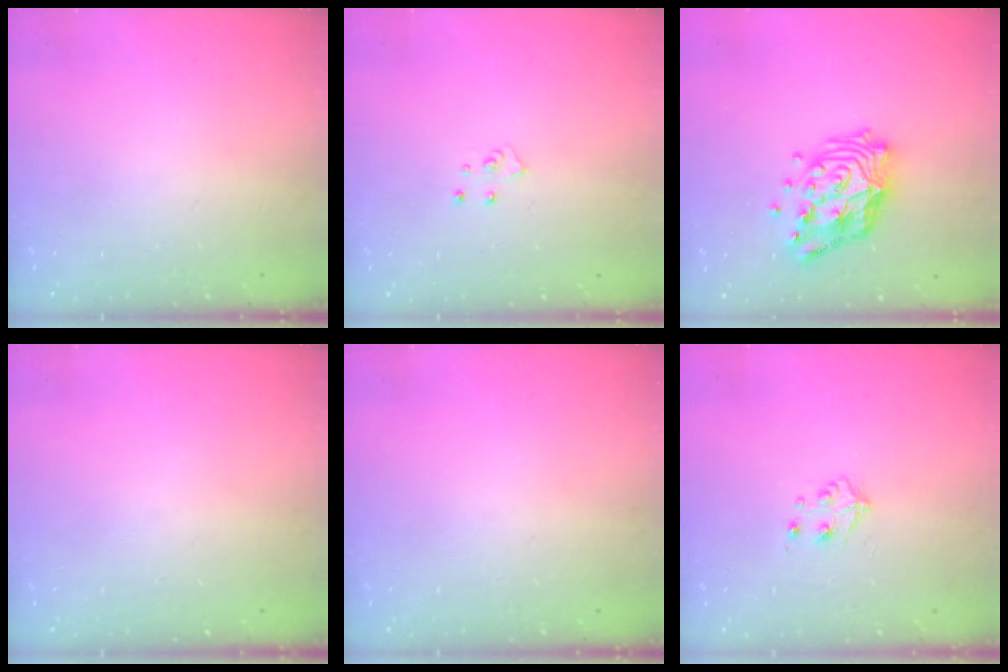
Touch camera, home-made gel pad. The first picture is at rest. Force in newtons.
{"total": 5.1, "press": 5.1, "slide": 0.4}
{"total": 15.7, "press": 15.7, "slide": 1.4}
{"total": 0.0}
{"total": 0.0}
{"total": 4.9, "press": 4.9, "slide": 0.7}